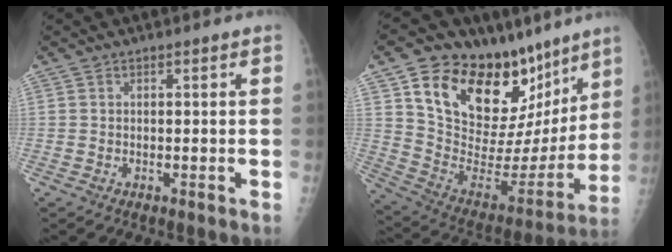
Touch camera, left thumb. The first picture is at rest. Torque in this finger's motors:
{"motor_torque": [1.21, 1.24, 1.36, -1.41, 0.14]}